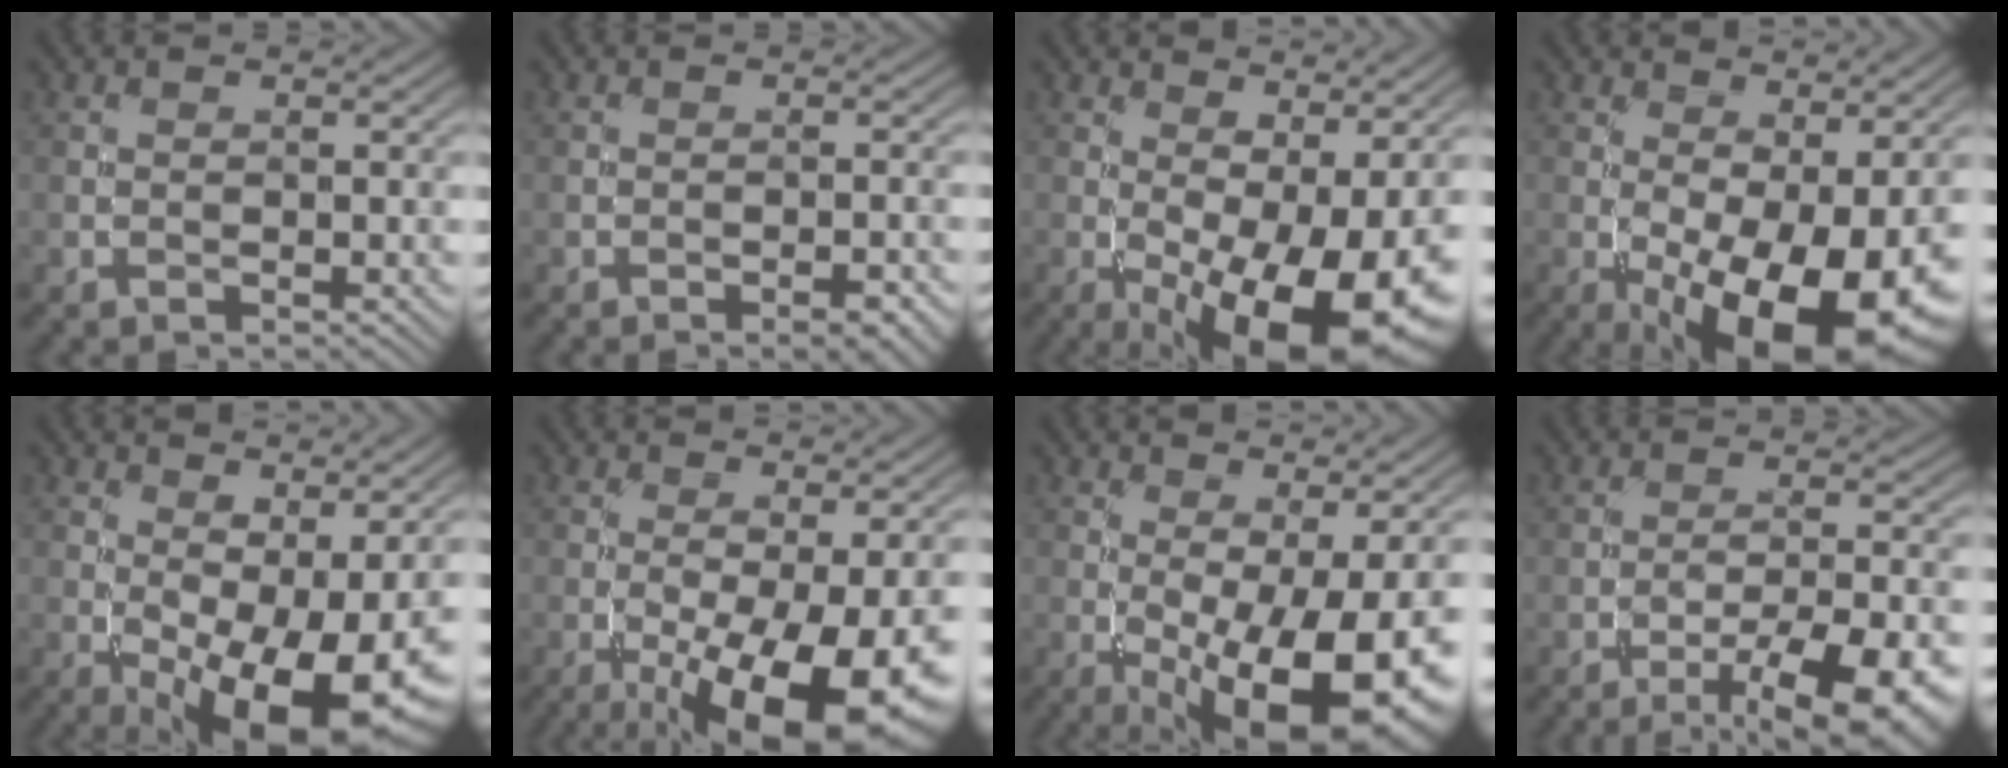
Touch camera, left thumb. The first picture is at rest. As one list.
[{"total": 2.8, "force": [-1.7, 0.8, 2.2], "torque": [-0.029, 0.006, -0.023]}, {"total": 14.8, "force": [-3.7, 5.6, 13.2], "torque": [-0.192, -0.011, -0.042]}, {"total": 14.4, "force": [-4.4, 5.4, 12.5], "torque": [-0.191, -0.015, -0.057]}, {"total": 13.4, "force": [-3.4, 5.2, 11.8], "torque": [-0.173, -0.008, -0.039]}, {"total": 14.1, "force": [-5.7, 4.0, 12.2], "torque": [-0.188, -0.020, -0.083]}, {"total": 14.3, "force": [-4.2, 4.5, 12.9], "torque": [-0.192, -0.009, -0.056]}, {"total": 11.9, "force": [-7.3, 3.1, 8.9], "torque": [-0.127, -0.001, -0.095]}]